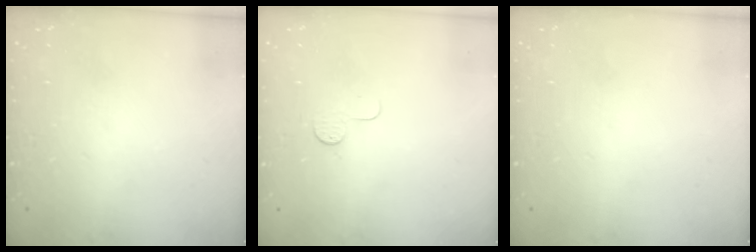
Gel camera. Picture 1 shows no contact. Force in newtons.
{"total": 4.0, "press": 4.0, "slide": 0.4}
{"total": 0.0}